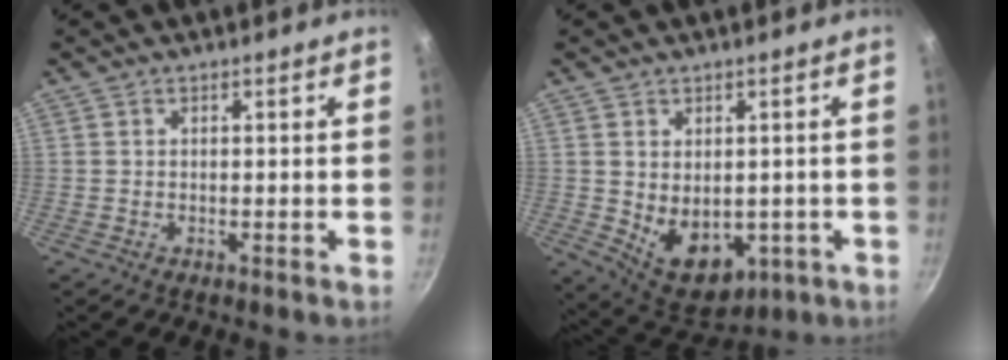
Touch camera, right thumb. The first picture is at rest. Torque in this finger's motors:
{"motor_torque": [-0.49, 0.94, 0.54, 0.61, 0.26]}